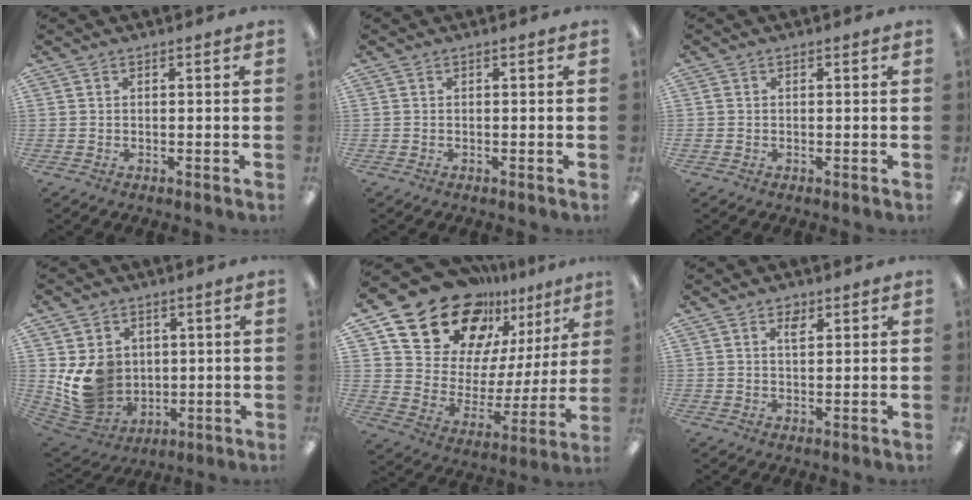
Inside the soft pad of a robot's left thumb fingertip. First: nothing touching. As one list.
[{"total": 0.0}, {"total": 0.6, "force": [0.0, 0.5, 0.3], "torque": [-0.005, 0.005, -0.001]}, {"total": 11.2, "force": [1.9, 10.1, 4.4], "torque": [-0.107, -0.014, 0.045]}, {"total": 21.1, "force": [16.9, 10.7, 6.7], "torque": [-0.131, -0.123, 0.309]}, {"total": 2.8, "force": [1.8, 1.3, 1.7], "torque": [-0.022, -0.004, 0.029]}]